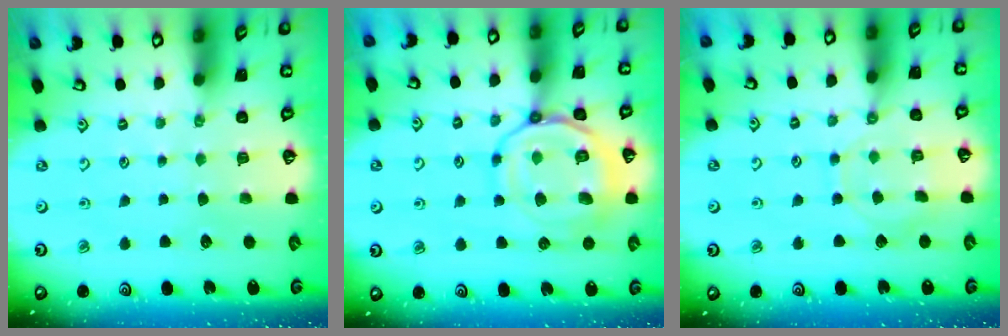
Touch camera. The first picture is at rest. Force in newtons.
{"total": 16.1, "press": 16.1, "slide": 1.5}
{"total": 8.9, "press": 8.9, "slide": 1.2}